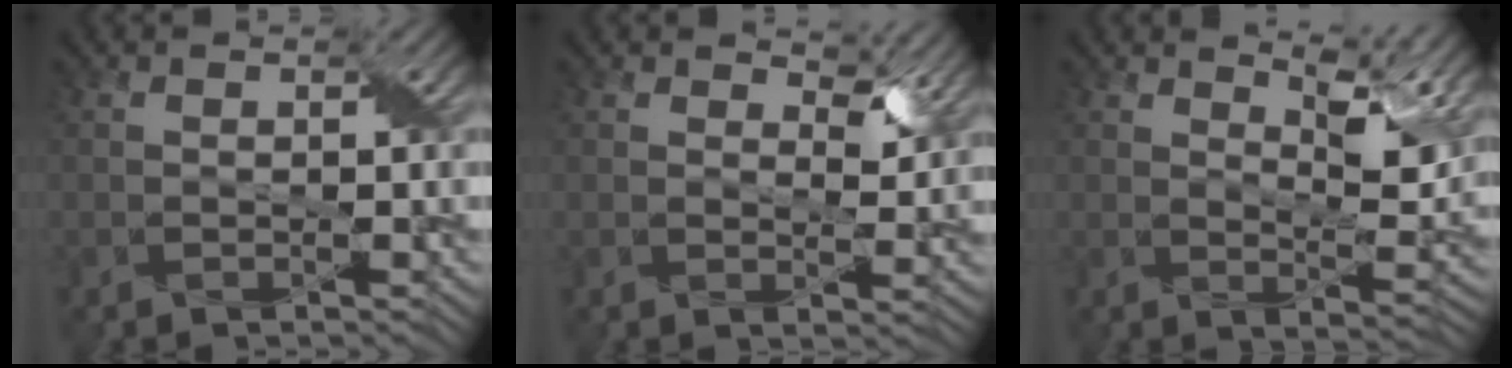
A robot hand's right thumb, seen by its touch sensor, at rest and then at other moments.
{"total": 3.8, "force": [2.6, 1.7, 2.2], "torque": [-0.042, -0.009, 0.039]}
{"total": 8.1, "force": [5.1, 2.7, 5.7], "torque": [-0.098, -0.001, 0.084]}